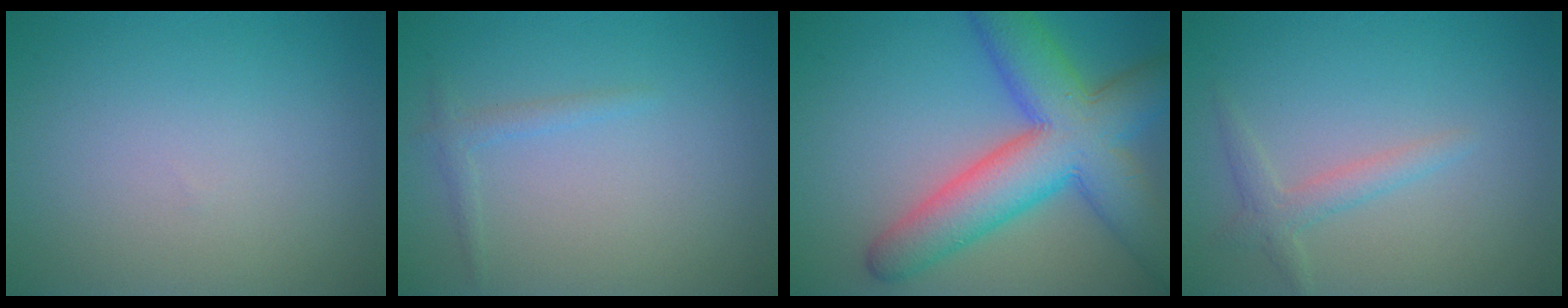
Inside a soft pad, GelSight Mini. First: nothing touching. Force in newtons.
{"total": 1.1, "press": 1.1, "slide": 0.0}
{"total": 10.3, "press": 10.2, "slide": 0.4}
{"total": 1.9, "press": 1.9, "slide": 0.1}